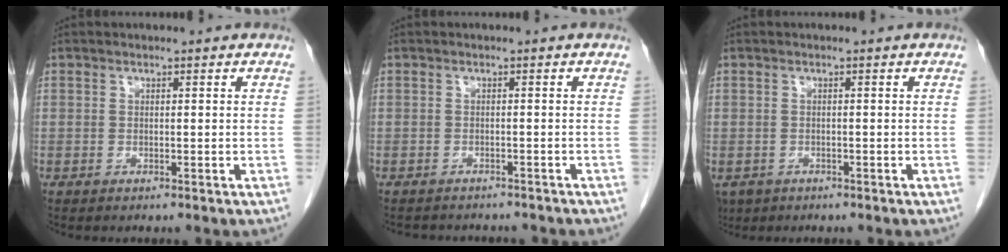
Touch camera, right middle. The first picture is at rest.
{"total": 7.4, "force": [-6.7, 2.3, 2.1], "torque": [-0.030, 0.001, -0.078]}
{"total": 4.5, "force": [-2.7, 3.3, 1.5], "torque": [-0.032, -0.003, -0.040]}